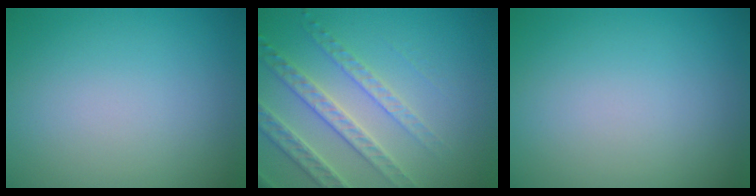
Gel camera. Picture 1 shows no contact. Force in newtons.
{"total": 4.4, "press": 3.9, "slide": 1.9}
{"total": 0.0}